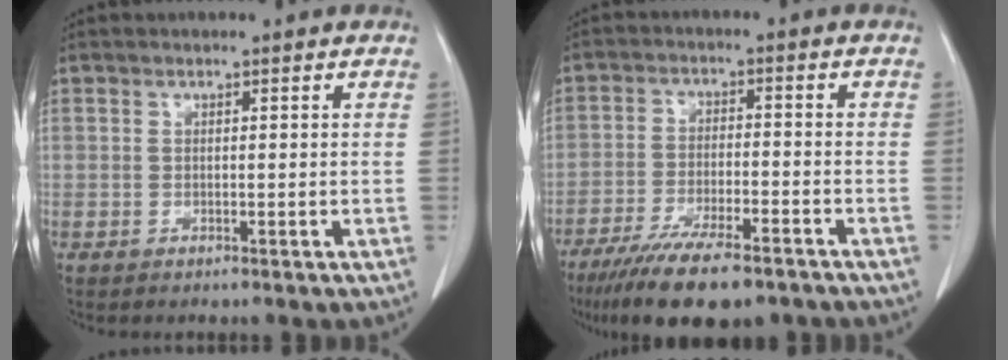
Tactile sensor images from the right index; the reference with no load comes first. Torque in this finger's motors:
{"motor_torque": [1.10, -1.04, 0.58, 0.21]}